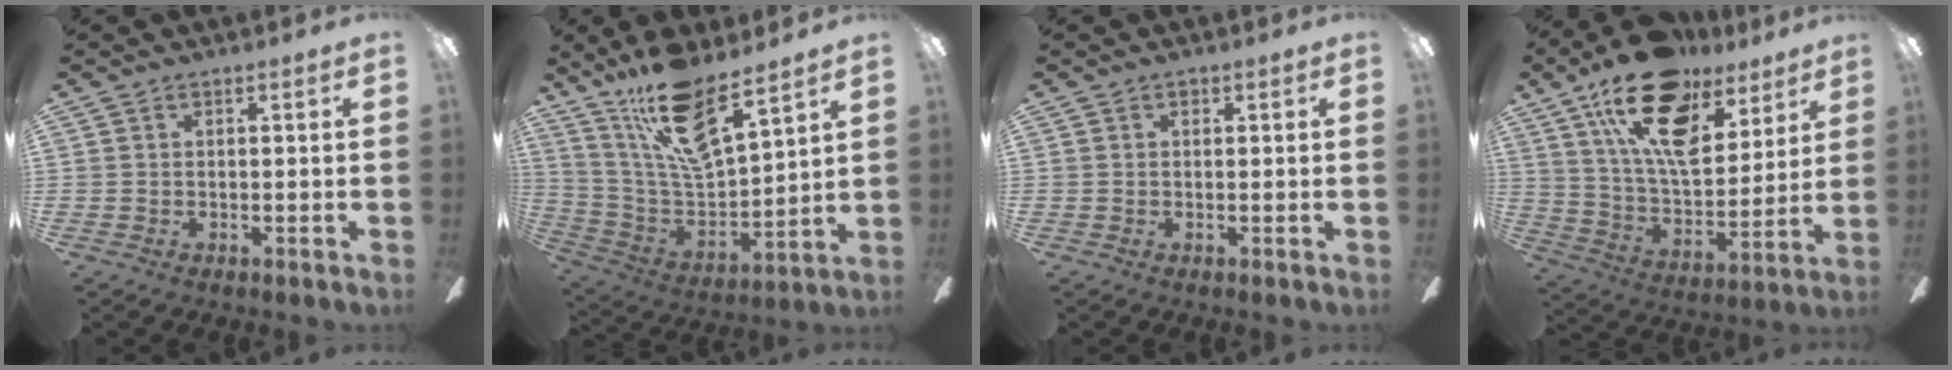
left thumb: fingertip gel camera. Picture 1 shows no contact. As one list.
[{"total": 17.8, "force": [12.5, 6.0, 11.2], "torque": [-0.212, -0.077, 0.217]}, {"total": 0.6, "force": [0.3, 0.4, 0.3], "torque": [0.002, 0.000, 0.004]}, {"total": 21.9, "force": [13.2, 11.1, 13.5], "torque": [-0.232, -0.068, 0.231]}]